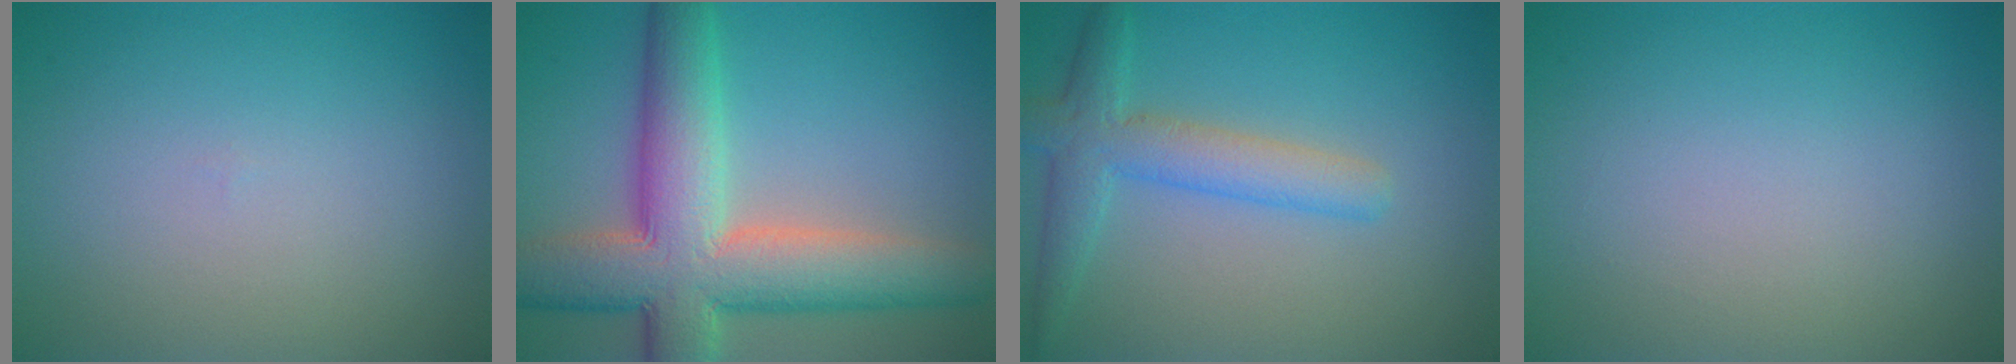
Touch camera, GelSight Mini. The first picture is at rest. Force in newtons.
{"total": 11.1, "press": 11.0, "slide": 0.5}
{"total": 4.1, "press": 4.1, "slide": 0.1}
{"total": 0.0}